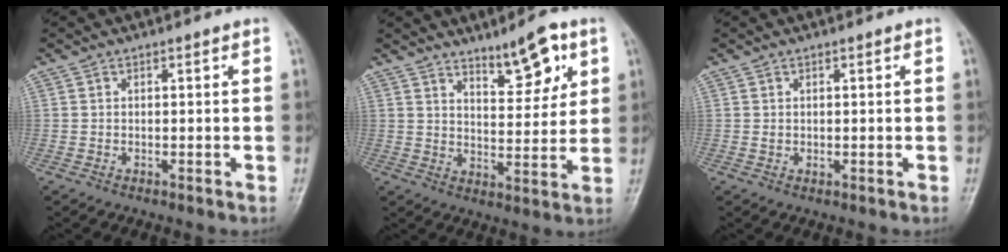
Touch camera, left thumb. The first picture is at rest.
{"total": 9.5, "force": [5.9, 3.2, 6.8], "torque": [-0.082, -0.040, 0.094]}
{"total": 1.1, "force": [0.6, 0.4, 0.8], "torque": [-0.013, -0.004, 0.012]}